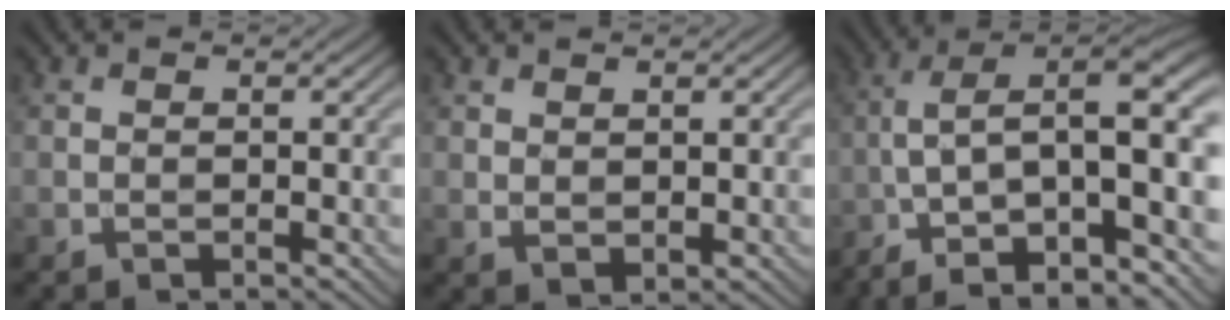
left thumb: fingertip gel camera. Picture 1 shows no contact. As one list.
[{"total": 1.5, "force": [0.9, 0.8, 0.9], "torque": [-0.019, -0.006, 0.023]}, {"total": 16.2, "force": [-4.0, 6.0, 14.5], "torque": [-0.246, 0.005, -0.060]}]